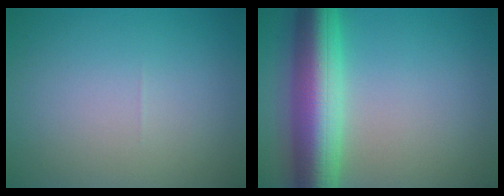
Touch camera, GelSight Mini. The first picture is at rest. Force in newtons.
{"total": 9.5, "press": 9.5, "slide": 0.2}